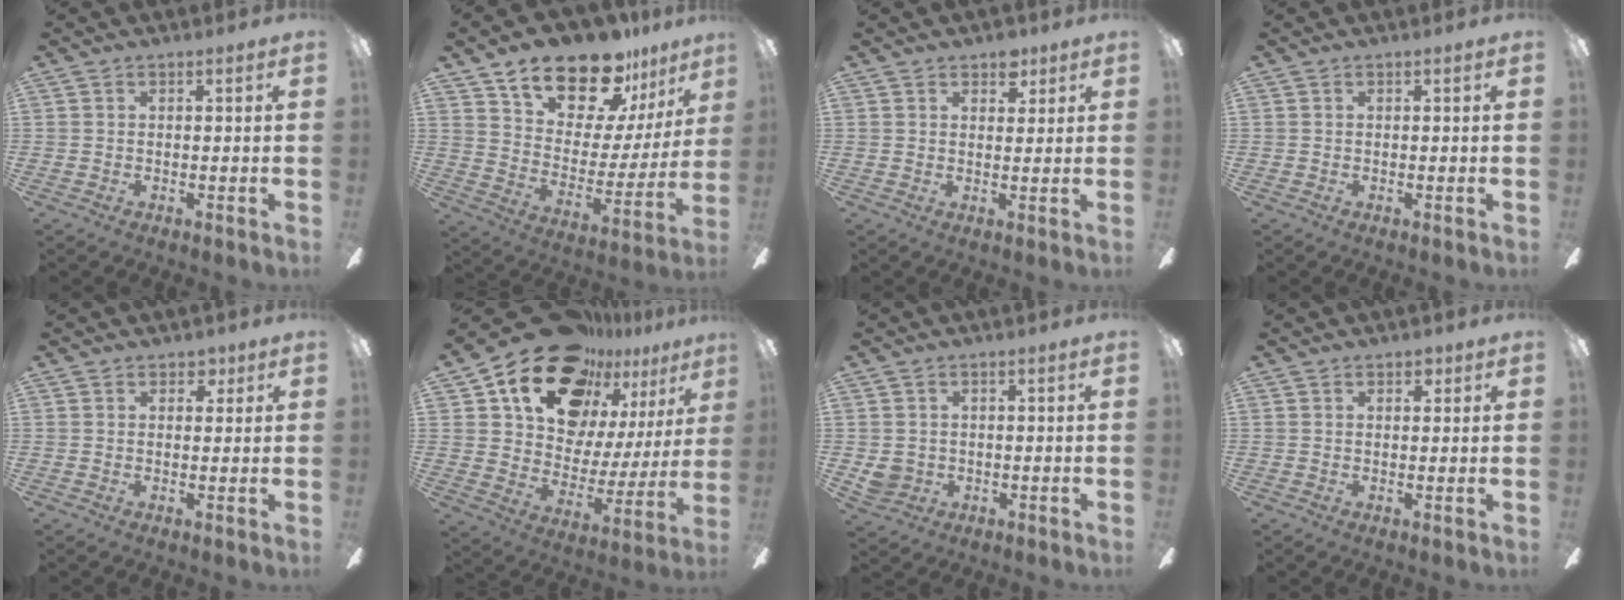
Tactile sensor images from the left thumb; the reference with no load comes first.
{"total": 18.7, "force": [15.4, 7.9, 7.2], "torque": [-0.124, -0.113, 0.271]}
{"total": 4.4, "force": [3.1, 2.6, 1.8], "torque": [-0.010, -0.011, 0.052]}
{"total": 0.0}
{"total": 2.8, "force": [1.6, 1.9, 1.3], "torque": [-0.004, -0.004, 0.023]}
{"total": 20.4, "force": [14.9, 11.7, 7.6], "torque": [-0.144, -0.104, 0.279]}
{"total": 3.7, "force": [0.2, 3.5, 1.2], "torque": [-0.018, 0.006, 0.006]}
{"total": 1.9, "force": [1.2, 1.2, 0.9], "torque": [-0.002, -0.003, 0.017]}